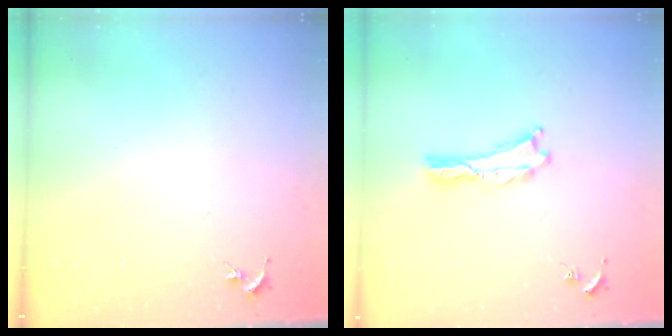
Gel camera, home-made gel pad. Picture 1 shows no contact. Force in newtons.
{"total": 0.0}